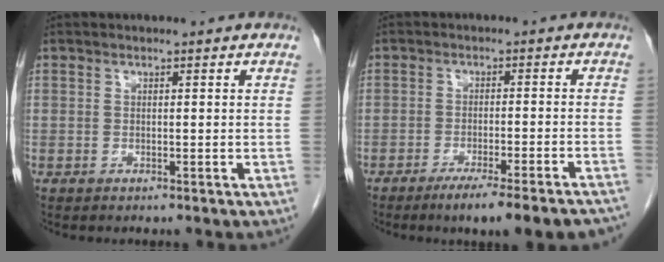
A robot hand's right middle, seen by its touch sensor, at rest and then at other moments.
{"total": 13.3, "force": [-10.9, 0.5, 7.6], "torque": [-0.067, -0.013, -0.149]}